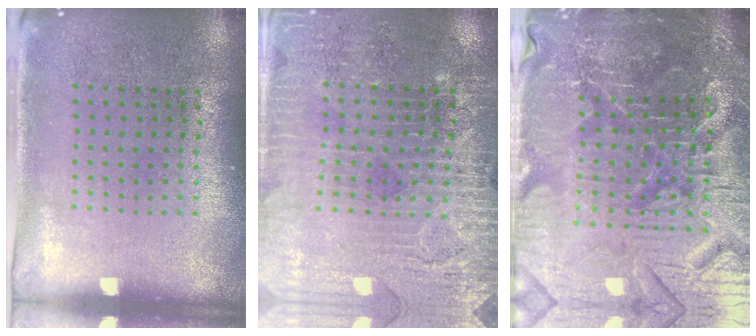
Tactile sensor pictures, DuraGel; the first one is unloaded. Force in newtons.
{"total": 3.2, "press": 3.1, "slide": 0.8}
{"total": 5.5, "press": 5.2, "slide": 1.6}